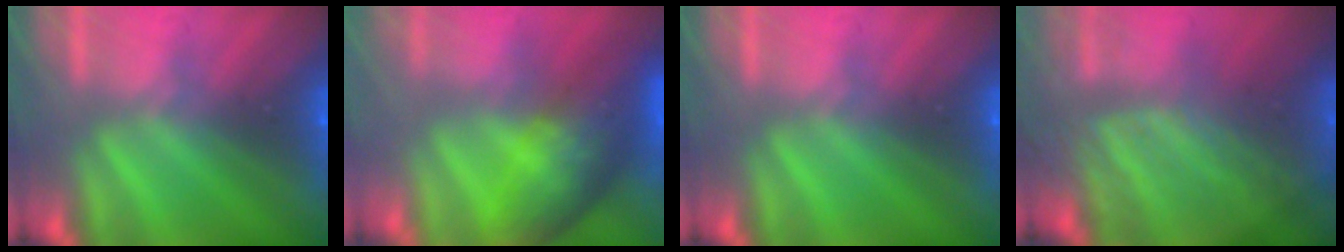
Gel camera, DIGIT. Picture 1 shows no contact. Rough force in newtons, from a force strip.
{"total": 7.7}
{"total": 0.0}
{"total": 4.8}